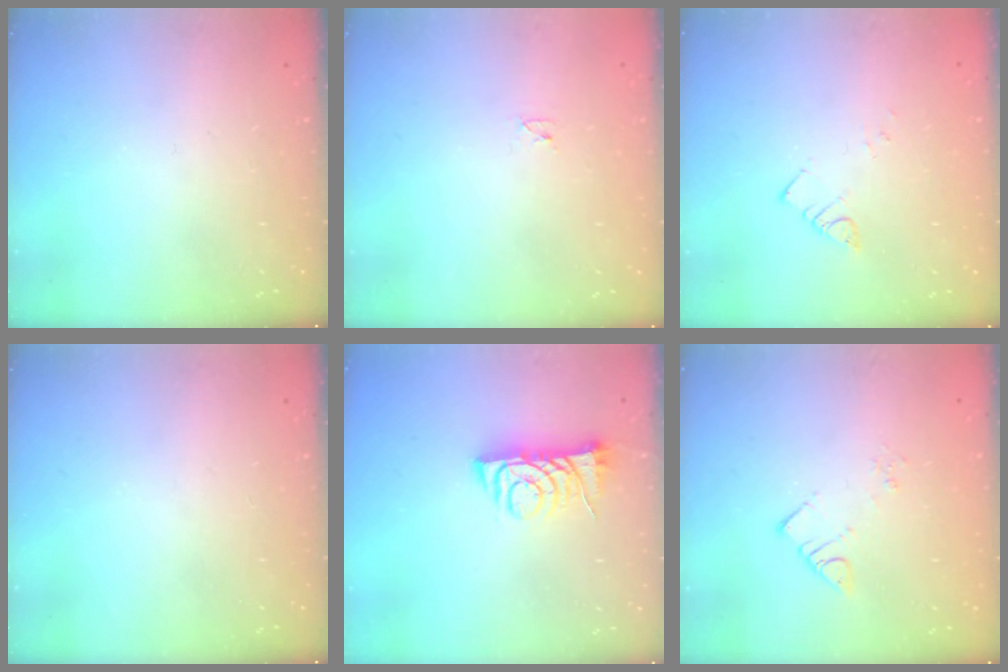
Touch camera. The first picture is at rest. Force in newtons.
{"total": 2.3, "press": 2.2, "slide": 0.4}
{"total": 2.4, "press": 2.4, "slide": 0.1}
{"total": 0.0}
{"total": 7.6, "press": 7.6, "slide": 0.9}
{"total": 3.0, "press": 3.0, "slide": 0.4}